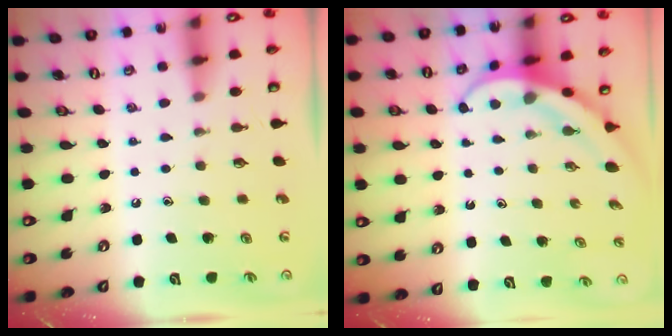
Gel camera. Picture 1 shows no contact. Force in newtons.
{"total": 4.0, "press": 3.9, "slide": 0.4}